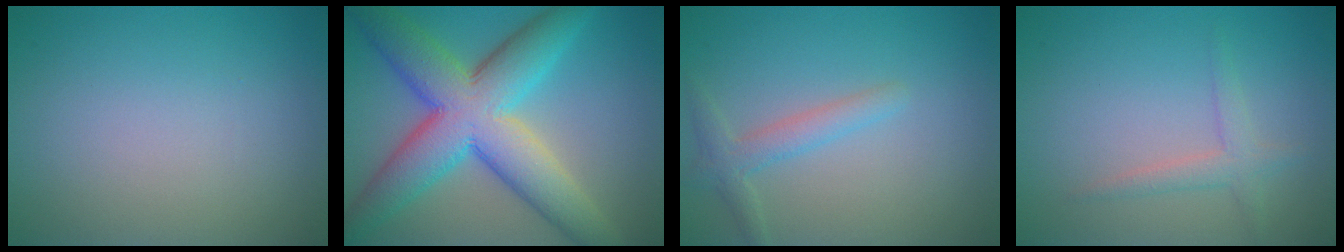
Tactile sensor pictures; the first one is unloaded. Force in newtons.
{"total": 11.1, "press": 11.1, "slide": 0.3}
{"total": 2.2, "press": 2.2, "slide": 0.2}
{"total": 1.8, "press": 1.8, "slide": 0.0}